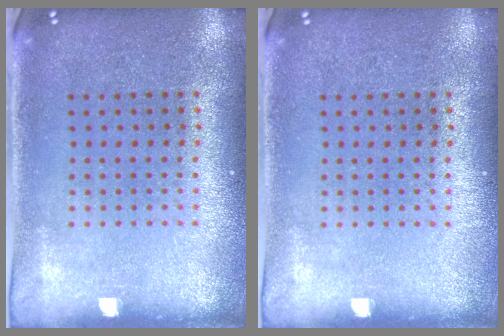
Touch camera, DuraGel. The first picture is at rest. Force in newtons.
{"total": 0.0}